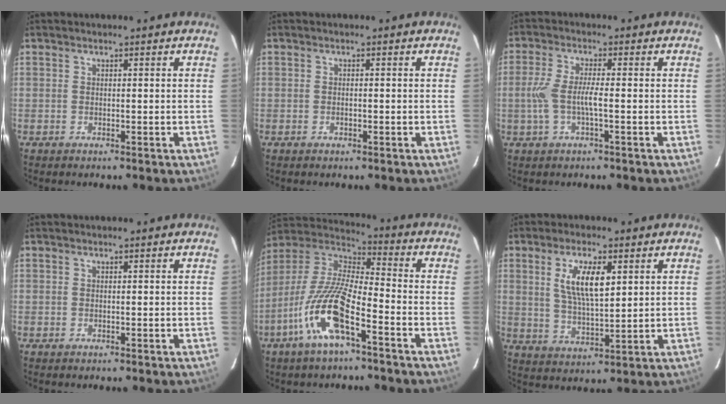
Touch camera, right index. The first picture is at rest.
{"total": 0.7, "force": [-0.3, 0.6, 0.4], "torque": [-0.009, 0.001, -0.003]}
{"total": 5.8, "force": [-1.2, 0.7, 5.6], "torque": [-0.121, 0.000, -0.021]}
{"total": 0.0}
{"total": 15.4, "force": [-7.9, 3.3, 12.8], "torque": [-0.260, -0.016, -0.157]}
{"total": 8.7, "force": [3.0, 3.0, 7.6], "torque": [-0.144, 0.001, 0.061]}